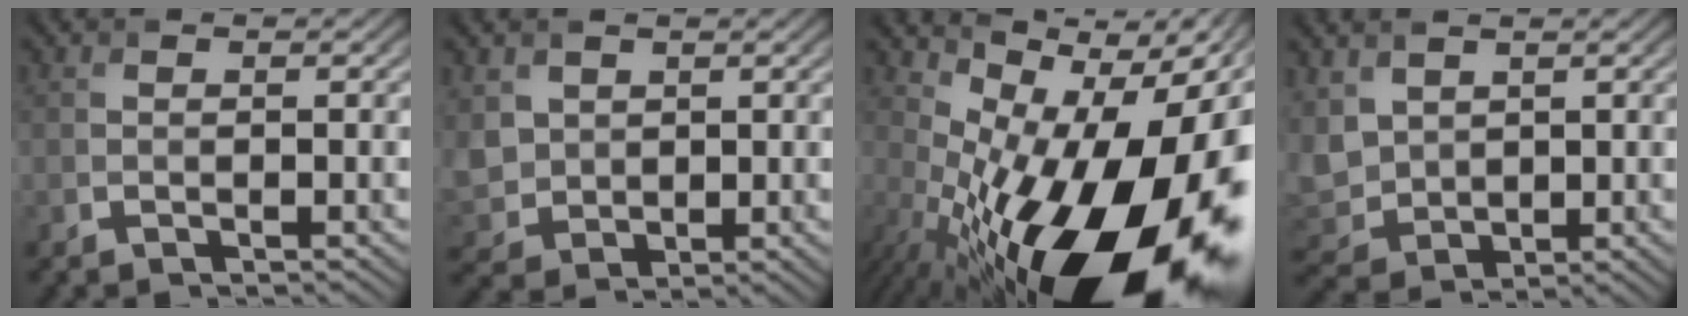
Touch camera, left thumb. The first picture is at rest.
{"total": 4.7, "force": [2.2, 3.8, 1.8], "torque": [-0.071, -0.007, 0.052]}
{"total": 19.7, "force": [-4.3, 9.3, 16.9], "torque": [-0.240, -0.009, -0.066]}
{"total": 6.1, "force": [2.5, 4.4, 3.5], "torque": [-0.120, -0.003, 0.055]}